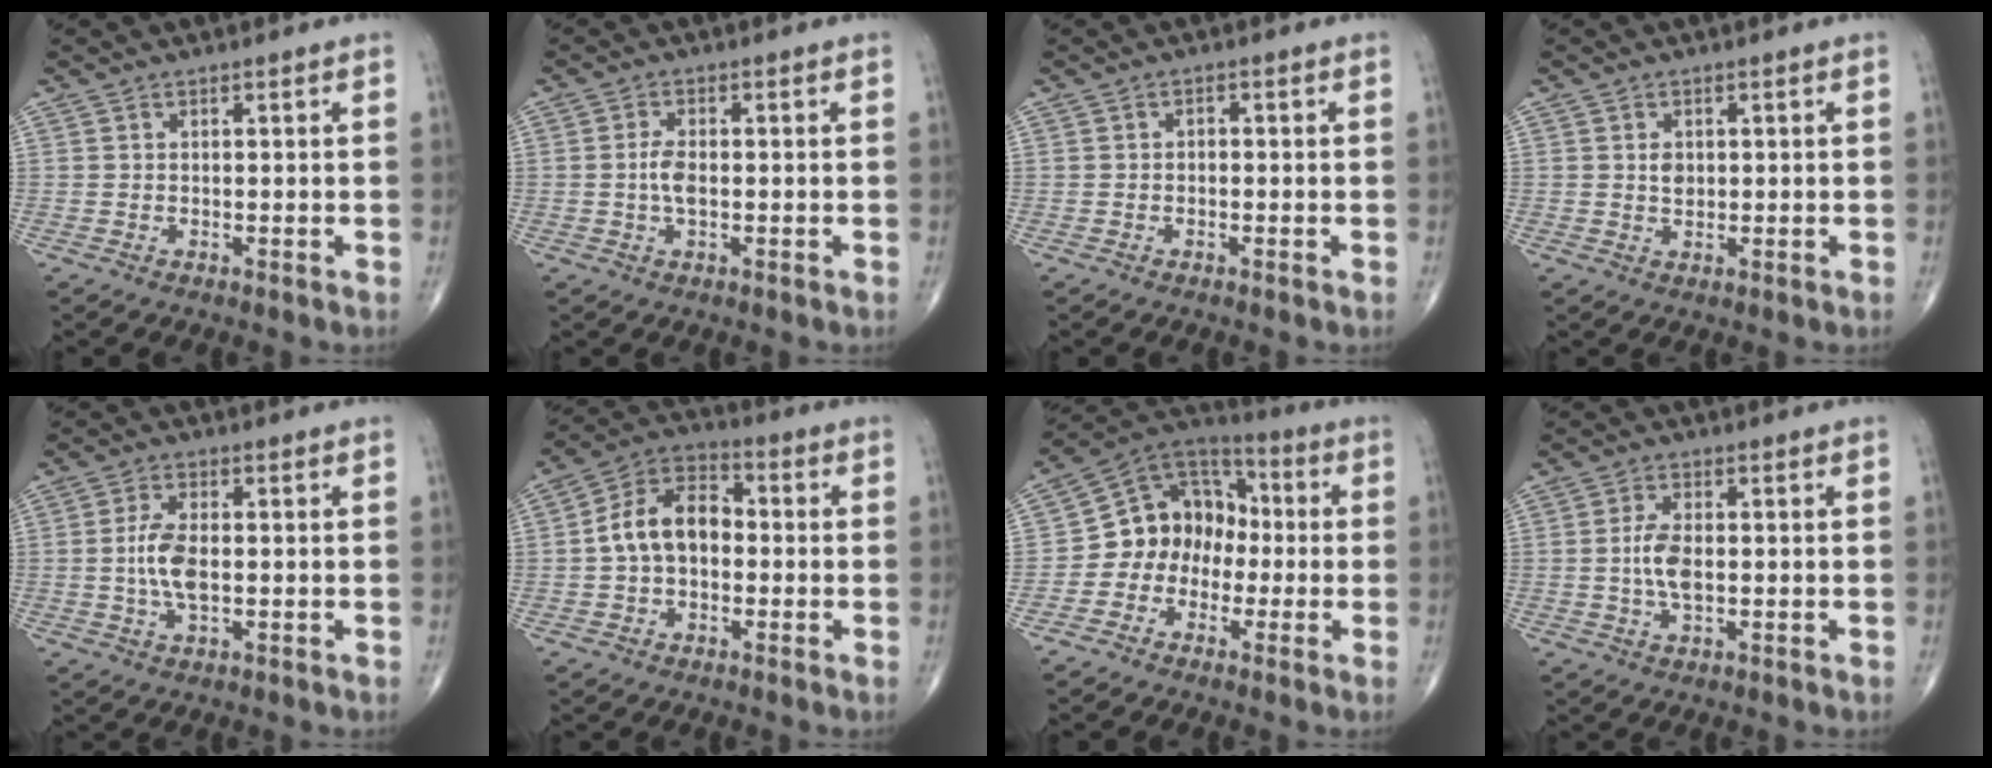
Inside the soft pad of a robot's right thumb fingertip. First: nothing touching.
{"total": 3.2, "force": [-0.4, 1.5, 2.8], "torque": [-0.057, 0.004, -0.010]}
{"total": 0.6, "force": [-0.2, 0.5, 0.4], "torque": [0.000, 0.005, -0.009]}
{"total": 2.0, "force": [0.4, 1.4, 1.3], "torque": [-0.014, -0.002, 0.008]}
{"total": 6.2, "force": [-0.4, 2.8, 5.5], "torque": [-0.115, 0.002, -0.011]}
{"total": 11.2, "force": [-0.5, 7.5, 8.3], "torque": [-0.133, 0.035, -0.024]}
{"total": 12.5, "force": [-2.3, 10.4, 6.5], "torque": [-0.068, 0.059, -0.056]}
{"total": 5.1, "force": [-0.3, 2.4, 4.5], "torque": [-0.094, 0.001, -0.009]}